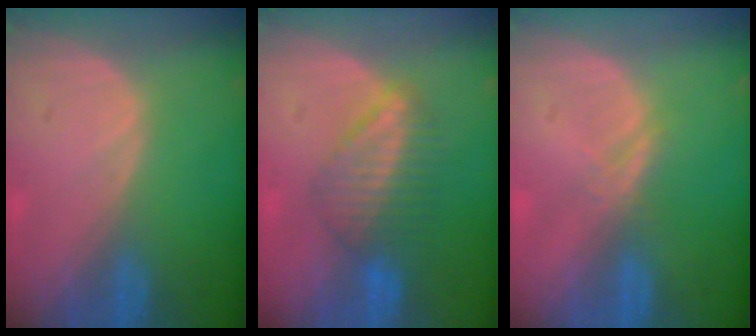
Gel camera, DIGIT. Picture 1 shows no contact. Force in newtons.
{"total": 6.4, "press": 6.0, "slide": 2.0}
{"total": 1.3, "press": 1.3, "slide": 0.1}